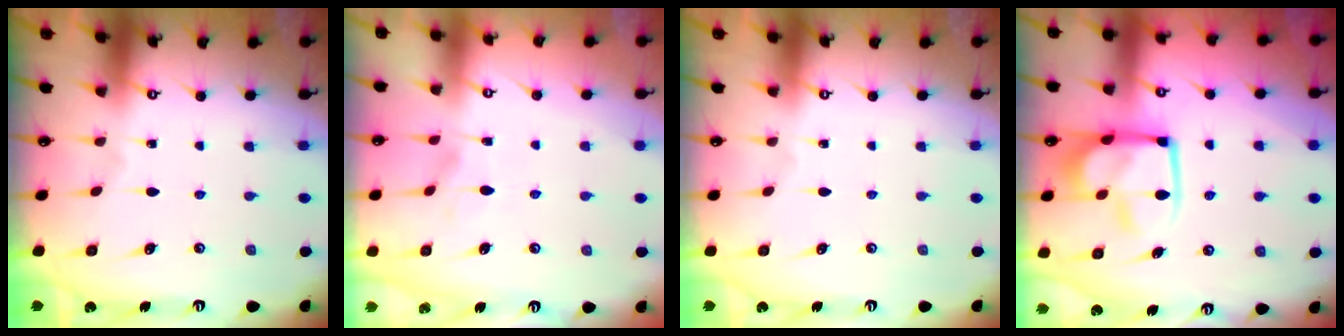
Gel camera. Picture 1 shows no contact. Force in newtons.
{"total": 2.9, "press": 2.7, "slide": 1.0}
{"total": 0.0}
{"total": 12.6, "press": 12.5, "slide": 1.6}